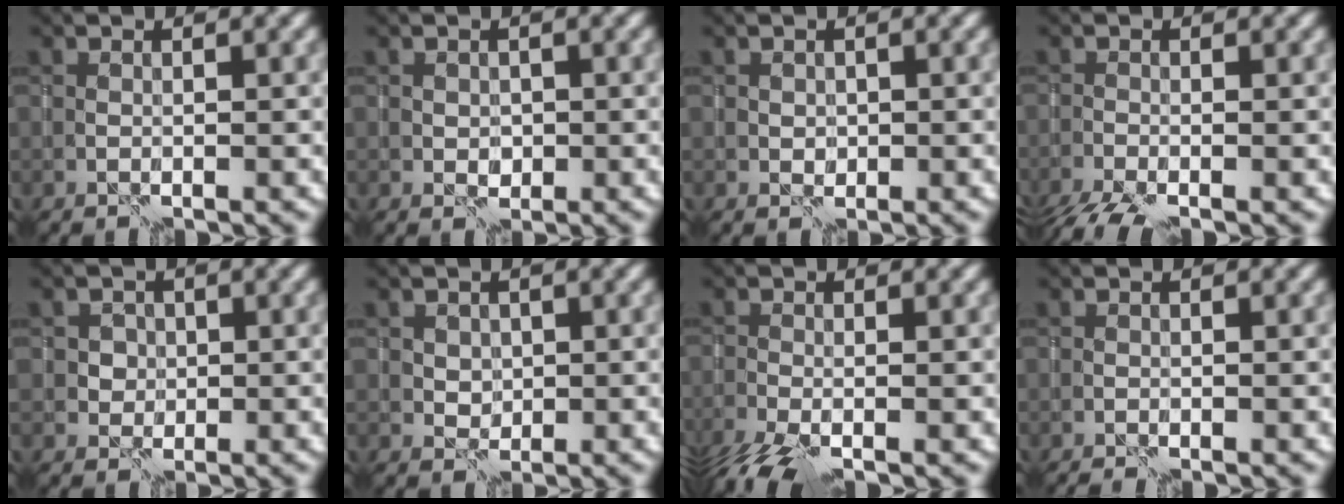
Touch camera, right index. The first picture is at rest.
{"total": 1.1, "force": [0.0, 1.1, 0.3], "torque": [-0.005, -0.001, 0.003]}
{"total": 0.9, "force": [0.1, 0.9, 0.1], "torque": [-0.002, 0.001, 0.005]}
{"total": 2.4, "force": [-1.9, 0.6, 1.3], "torque": [-0.028, -0.007, -0.042]}
{"total": 1.8, "force": [0.4, 1.8, 0.1], "torque": [0.012, 0.007, 0.003]}
{"total": 1.3, "force": [0.5, 1.2, 0.0], "torque": [-0.001, 0.001, 0.011]}
{"total": 4.6, "force": [-3.0, 1.8, 3.1], "torque": [-0.072, -0.022, -0.056]}
{"total": 0.9, "force": [-0.6, 0.2, 0.6], "torque": [-0.013, 0.000, -0.007]}